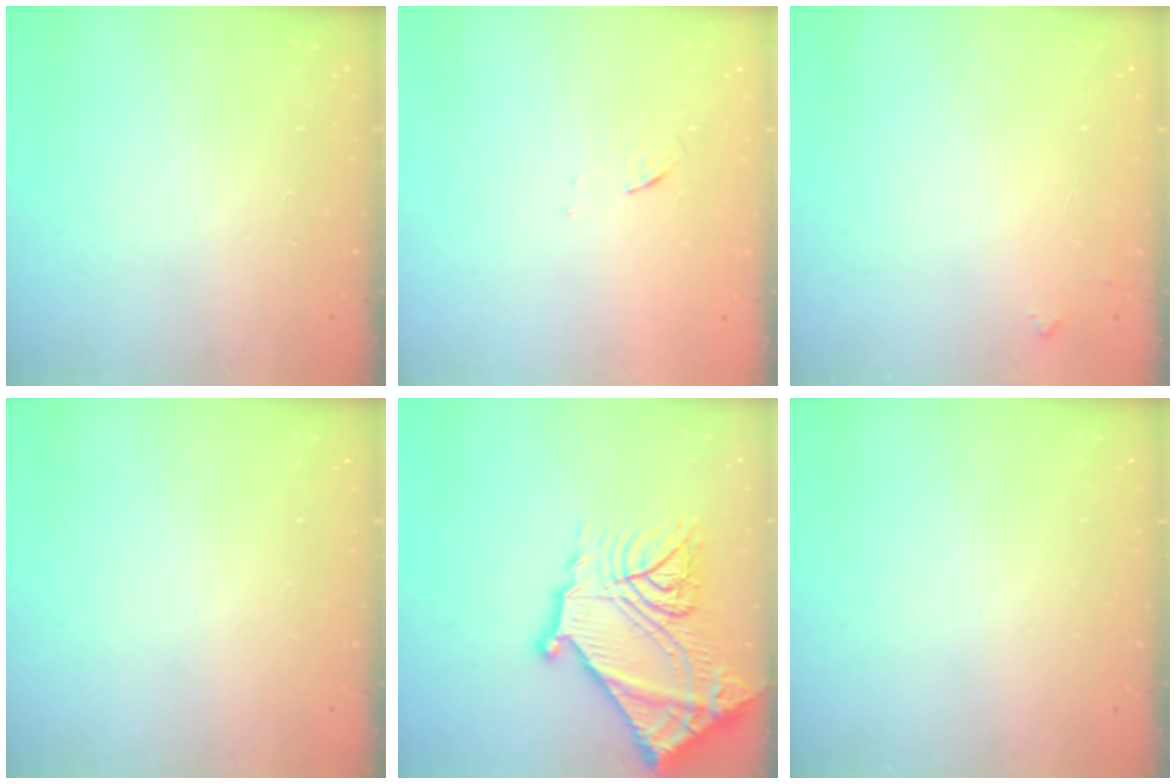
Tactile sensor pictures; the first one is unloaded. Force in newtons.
{"total": 3.2, "press": 3.0, "slide": 1.3}
{"total": 3.8, "press": 3.7, "slide": 0.4}
{"total": 0.0}
{"total": 28.8, "press": 28.7, "slide": 2.7}
{"total": 0.0}